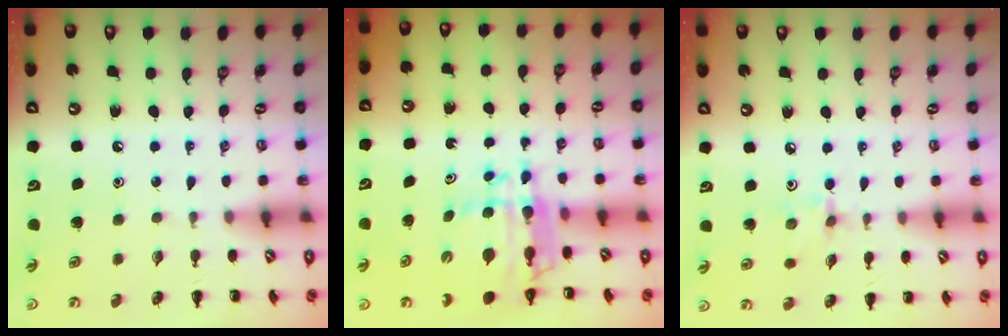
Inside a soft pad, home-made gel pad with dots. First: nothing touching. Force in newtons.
{"total": 9.3, "press": 8.8, "slide": 3.0}
{"total": 2.8, "press": 2.6, "slide": 0.9}